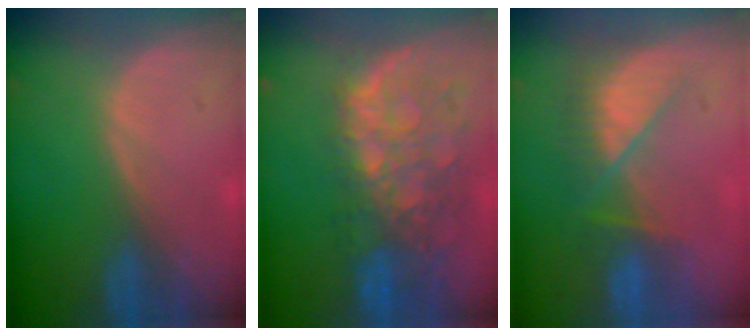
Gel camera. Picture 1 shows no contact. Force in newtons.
{"total": 11.1, "press": 9.6, "slide": 5.6}
{"total": 8.0, "press": 7.1, "slide": 3.6}